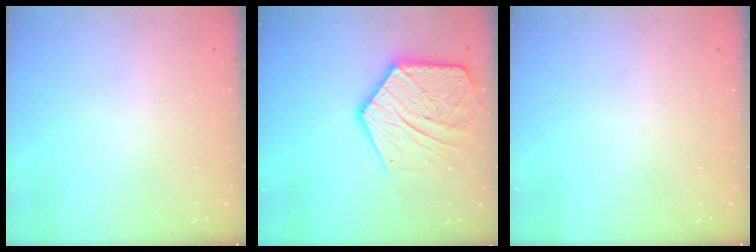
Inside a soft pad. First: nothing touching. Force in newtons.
{"total": 18.5, "press": 18.4, "slide": 1.4}
{"total": 0.0}